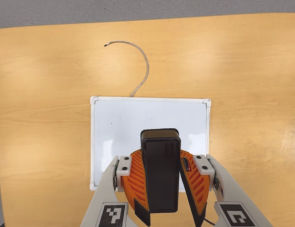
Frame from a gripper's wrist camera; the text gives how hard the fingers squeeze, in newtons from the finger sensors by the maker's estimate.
{"total": 10.1, "left": 10.0, "right": 10.2}